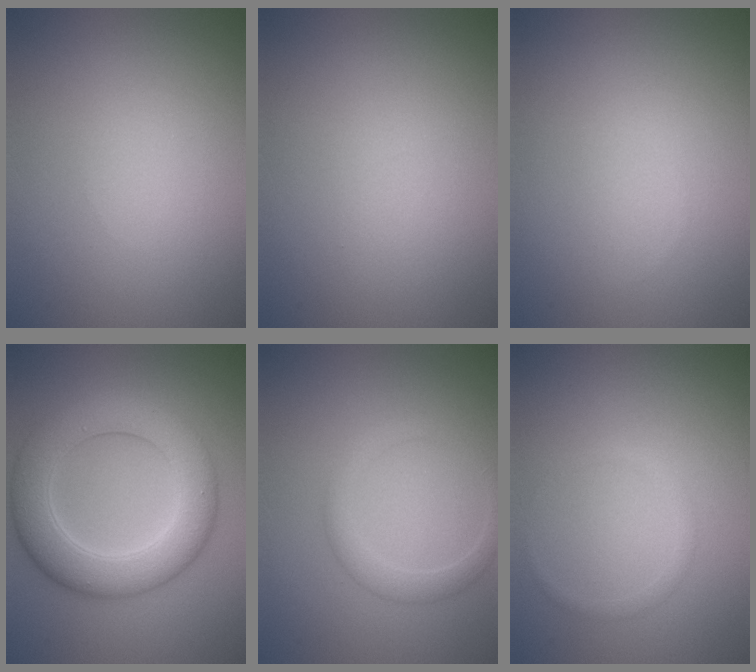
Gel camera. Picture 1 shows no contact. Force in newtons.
{"total": 0.0}
{"total": 0.0}
{"total": 7.4, "press": 7.4, "slide": 0.1}
{"total": 2.0, "press": 2.0, "slide": 0.1}
{"total": 0.8, "press": 0.8, "slide": 0.0}